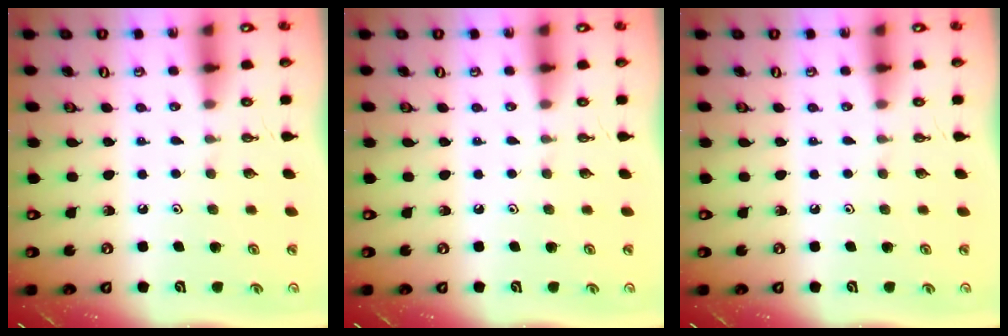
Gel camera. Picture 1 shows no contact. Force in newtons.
{"total": 0.0}
{"total": 0.0}